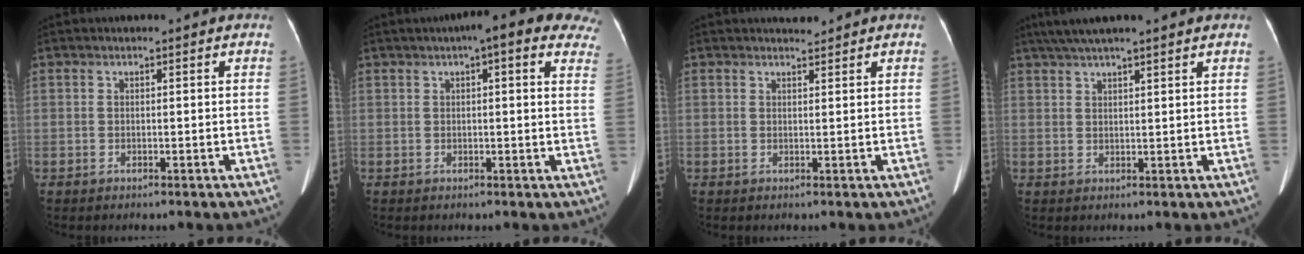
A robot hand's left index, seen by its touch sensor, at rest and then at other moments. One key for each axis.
{"total": 12.2, "fx": 8.4, "fy": 3.0, "fz": 8.4, "tx": -0.086, "ty": 0.022, "tz": 0.079}
{"total": 1.5, "fx": 1.4, "fy": 0.3, "fz": 0.1, "tx": -0.005, "ty": 0.000, "tz": 0.024}
{"total": 9.1, "fx": 7.4, "fy": 0.5, "fz": 5.3, "tx": -0.084, "ty": 0.044, "tz": 0.106}